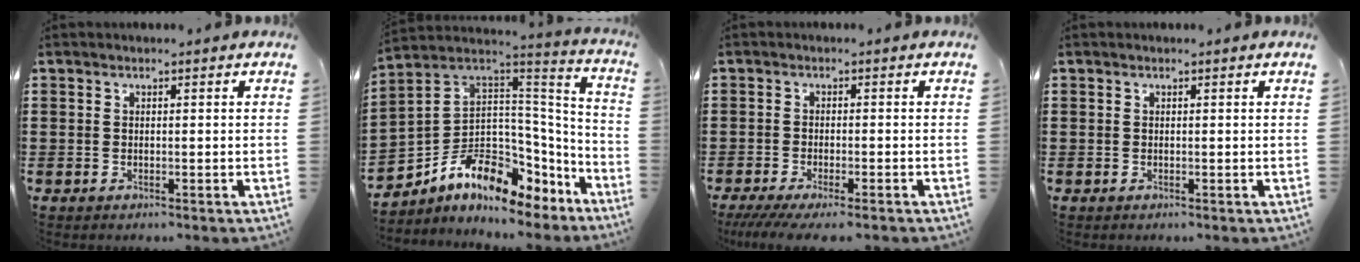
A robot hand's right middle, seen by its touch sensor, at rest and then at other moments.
{"total": 8.6, "force": [-5.0, 5.6, 4.1], "torque": [-0.105, -0.012, -0.097]}
{"total": 2.6, "force": [-2.3, 0.0, 1.3], "torque": [-0.028, -0.006, -0.047]}
{"total": 0.0}